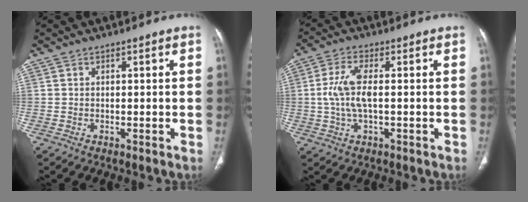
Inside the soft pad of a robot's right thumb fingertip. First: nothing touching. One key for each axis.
{"total": 7.0, "fx": 0.0, "fy": 2.5, "fz": 6.5, "tx": -0.160, "ty": 0.009, "tz": -0.001}